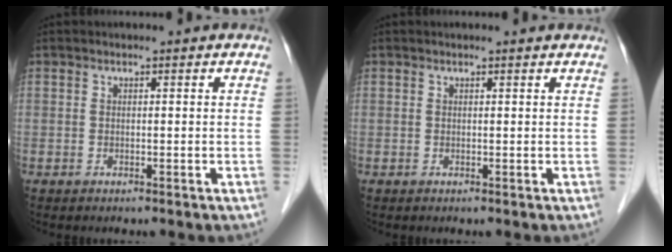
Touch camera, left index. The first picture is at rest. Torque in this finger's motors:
{"motor_torque": [0.20, -0.18, 0.03, 0.02]}